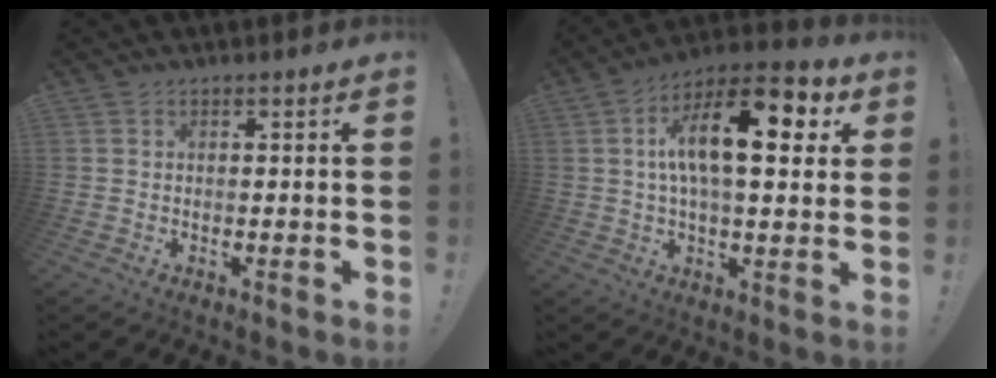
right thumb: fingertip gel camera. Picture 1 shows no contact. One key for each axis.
{"total": 18.7, "fx": 5.3, "fy": 7.4, "fz": 16.3, "tx": -0.263, "ty": -0.009, "tz": 0.075}